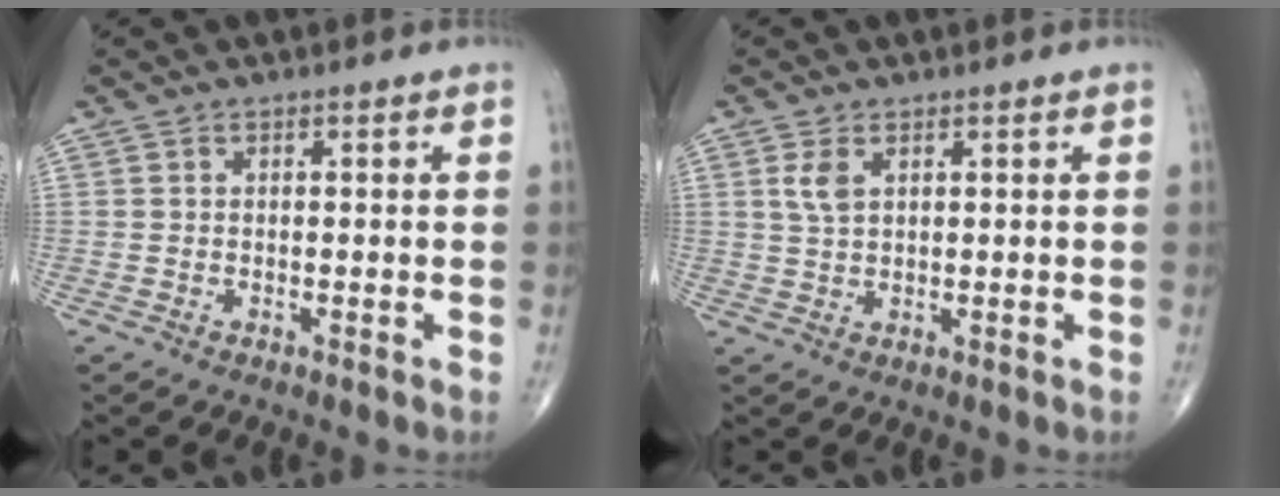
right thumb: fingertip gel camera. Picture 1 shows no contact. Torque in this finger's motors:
{"motor_torque": [-0.26, 0.25, 0.36, 0.11, 0.00]}